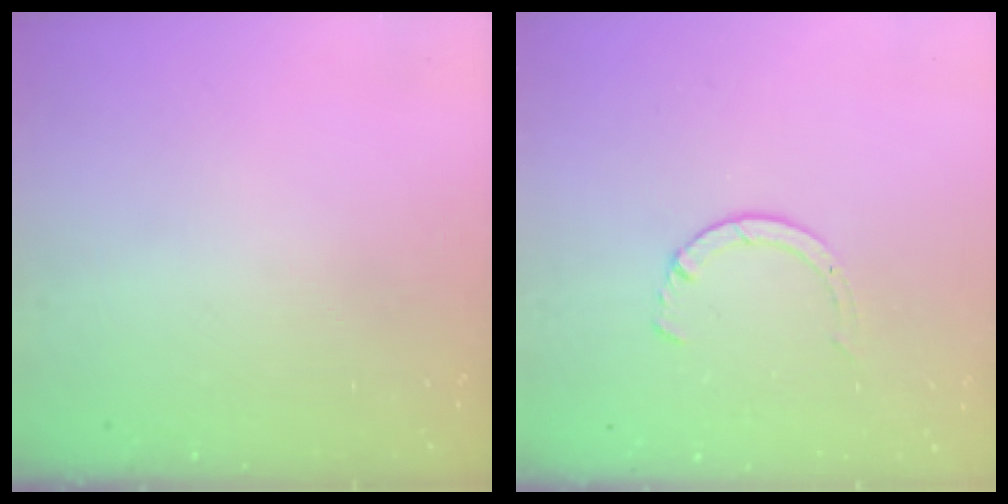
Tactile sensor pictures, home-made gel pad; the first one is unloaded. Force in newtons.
{"total": 2.8, "press": 2.8, "slide": 0.4}